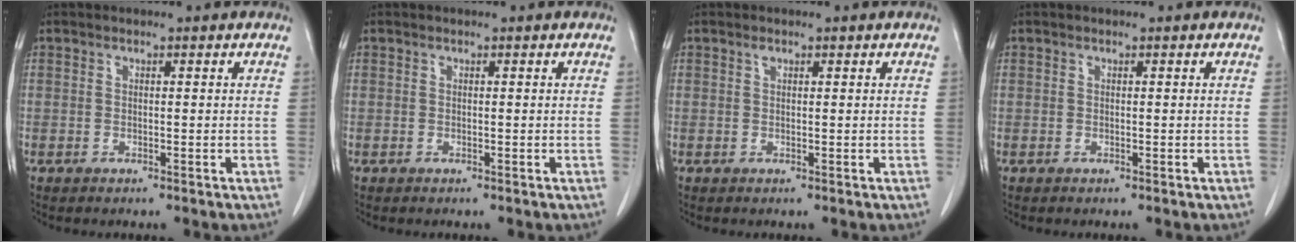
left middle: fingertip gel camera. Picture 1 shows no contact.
{"total": 0.0}
{"total": 0.5, "force": [0.4, 0.2, 0.3], "torque": [-0.010, 0.000, 0.005]}
{"total": 0.0}